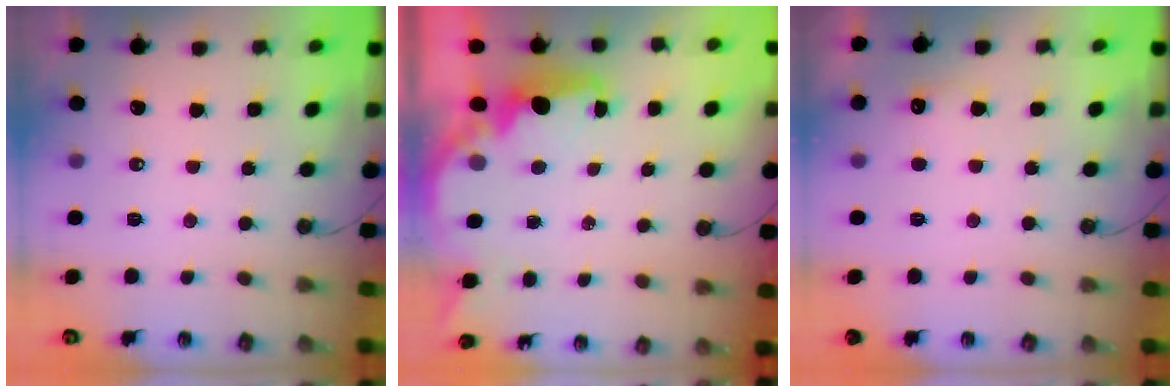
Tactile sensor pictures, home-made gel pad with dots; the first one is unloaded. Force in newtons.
{"total": 3.9, "press": 3.9, "slide": 0.6}
{"total": 3.9, "press": 3.7, "slide": 1.1}